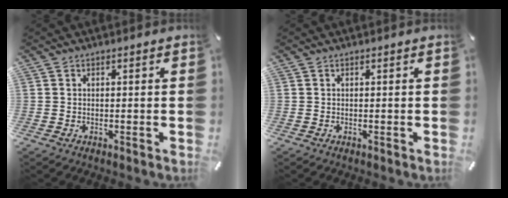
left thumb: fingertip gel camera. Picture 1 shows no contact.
{"total": 0.0}